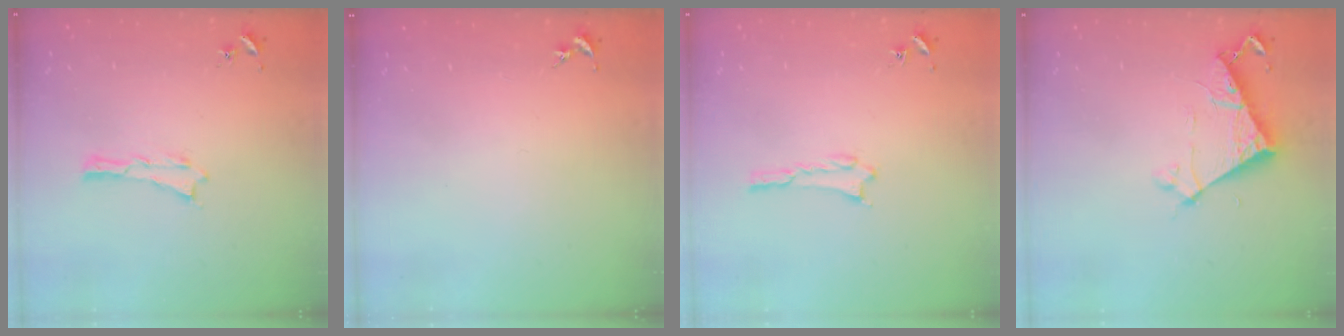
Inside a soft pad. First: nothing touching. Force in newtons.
{"total": 0.0}
{"total": 1.4, "press": 1.4, "slide": 0.2}
{"total": 6.1, "press": 6.1, "slide": 0.4}